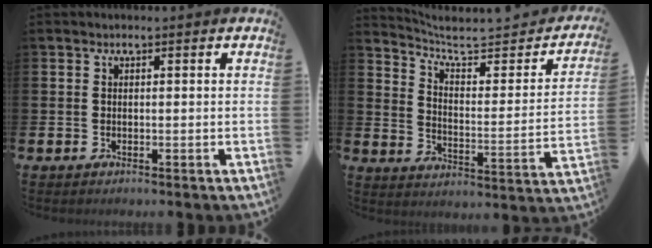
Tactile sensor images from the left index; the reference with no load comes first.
{"total": 5.5, "force": [4.7, 1.1, 2.6], "torque": [-0.057, -0.046, 0.067]}